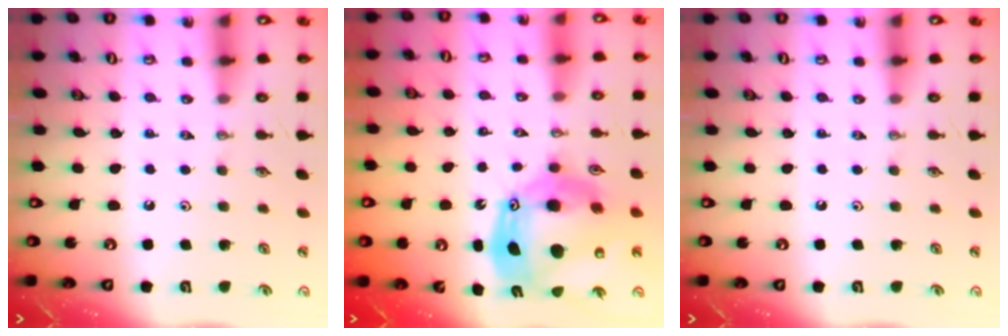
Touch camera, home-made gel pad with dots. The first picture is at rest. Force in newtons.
{"total": 18.0, "press": 17.9, "slide": 1.6}
{"total": 0.0}